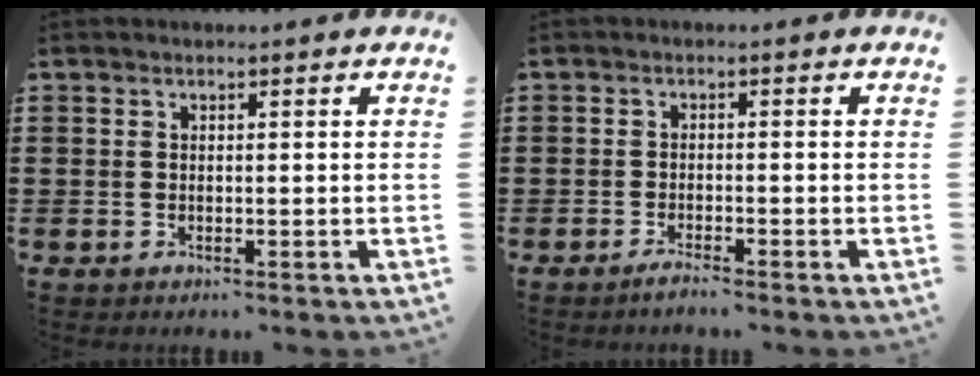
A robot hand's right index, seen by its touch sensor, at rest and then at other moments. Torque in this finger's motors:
{"motor_torque": [-0.46, 1.49, -0.45, -0.21]}